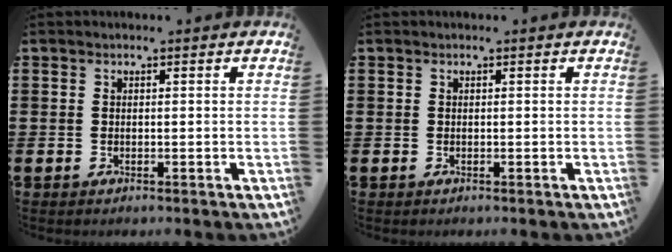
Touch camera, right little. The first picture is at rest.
{"total": 0.0}